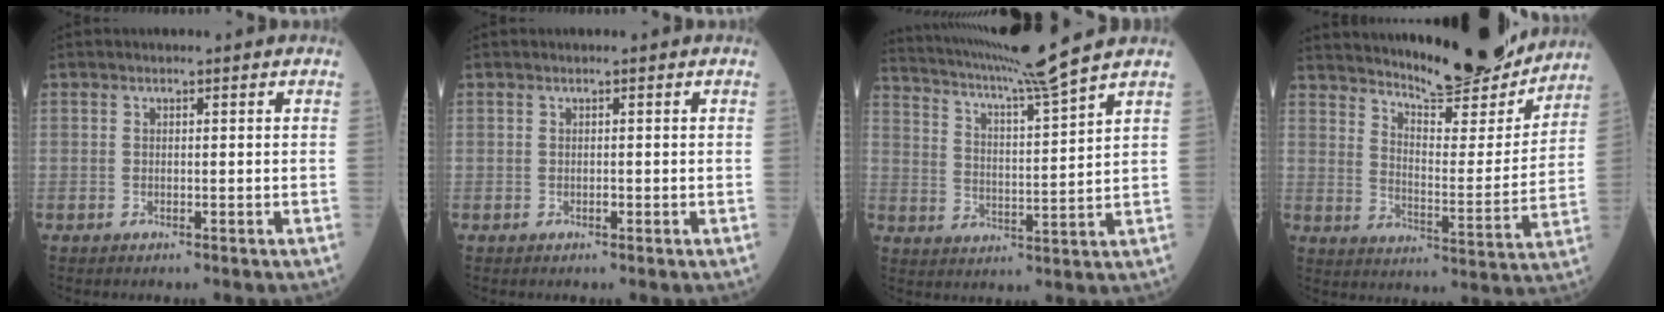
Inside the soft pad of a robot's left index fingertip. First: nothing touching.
{"total": 0.0}
{"total": 12.4, "force": [11.0, -3.1, 4.8], "torque": [-0.098, -0.031, 0.182]}
{"total": 19.4, "force": [17.9, 2.4, 7.1], "torque": [-0.109, -0.037, 0.247]}